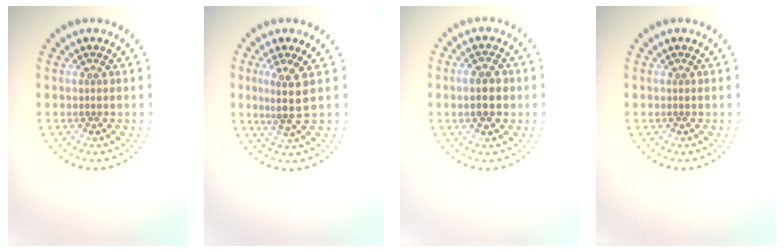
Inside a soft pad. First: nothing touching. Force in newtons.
{"total": 2.7, "press": 2.0, "slide": 1.8}
{"total": 3.6, "press": 3.6, "slide": 0.1}
{"total": 0.0}